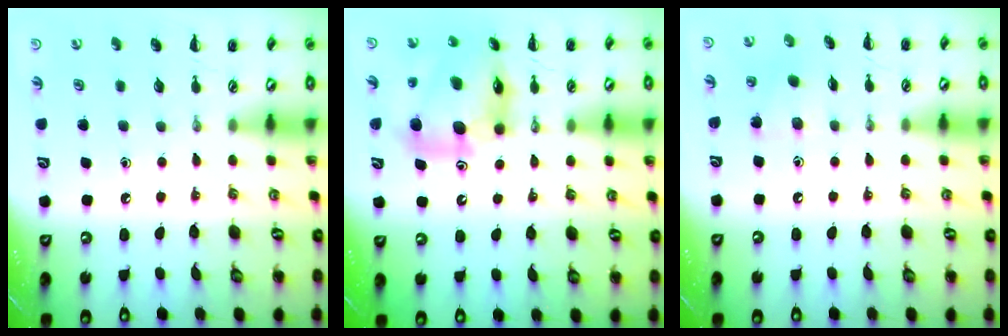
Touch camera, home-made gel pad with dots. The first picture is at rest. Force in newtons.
{"total": 13.7, "press": 13.1, "slide": 3.9}
{"total": 7.1, "press": 6.9, "slide": 1.3}